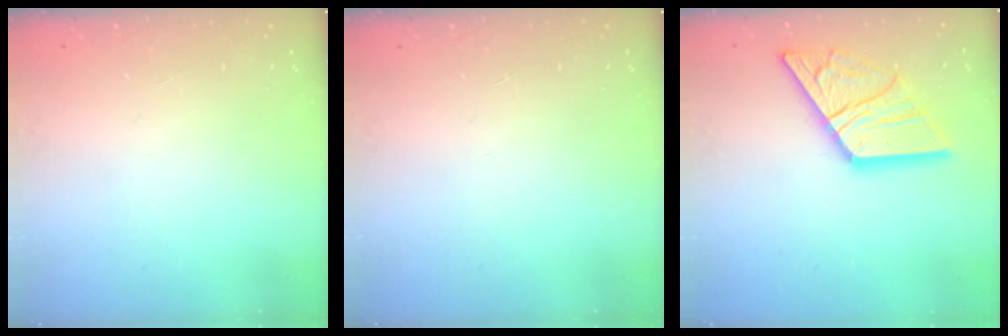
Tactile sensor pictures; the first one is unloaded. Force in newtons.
{"total": 0.0}
{"total": 18.4, "press": 18.3, "slide": 1.9}